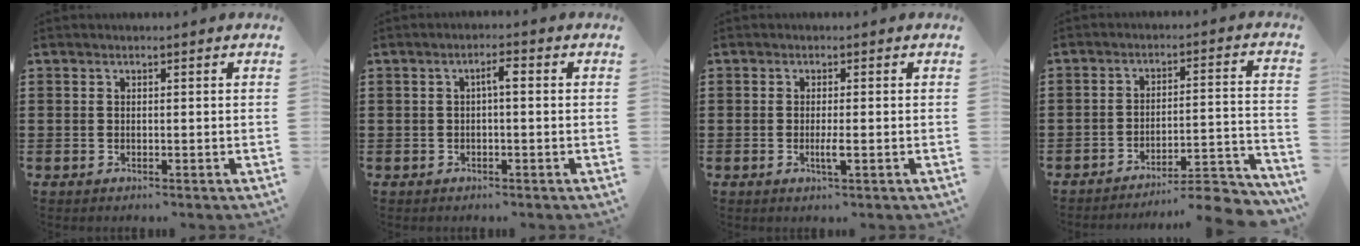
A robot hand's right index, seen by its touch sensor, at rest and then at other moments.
{"total": 2.2, "force": [0.0, 0.4, 2.2], "torque": [-0.042, 0.005, -0.003]}
{"total": 2.2, "force": [-0.6, 0.0, 2.1], "torque": [-0.036, -0.003, -0.012]}
{"total": 6.5, "force": [-6.1, 0.1, 2.3], "torque": [-0.032, -0.004, -0.119]}